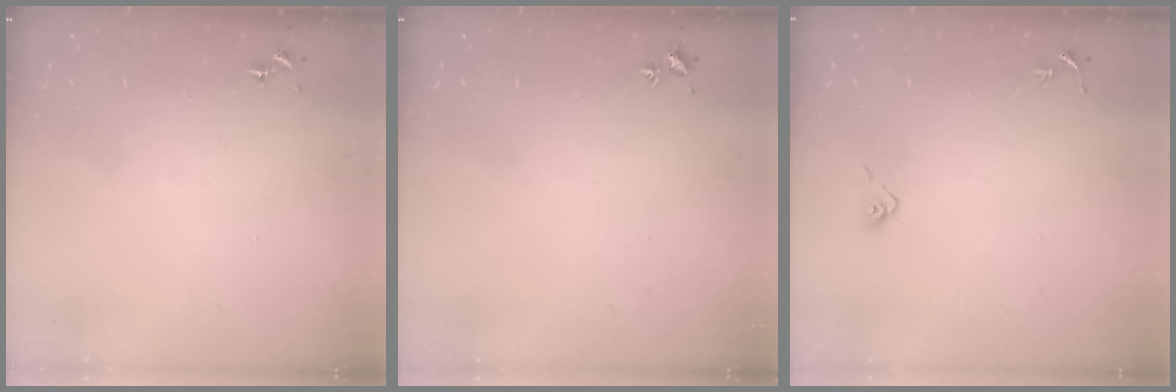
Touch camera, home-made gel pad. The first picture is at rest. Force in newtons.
{"total": 2.0, "press": 2.0, "slide": 0.3}
{"total": 5.0, "press": 4.4, "slide": 2.3}